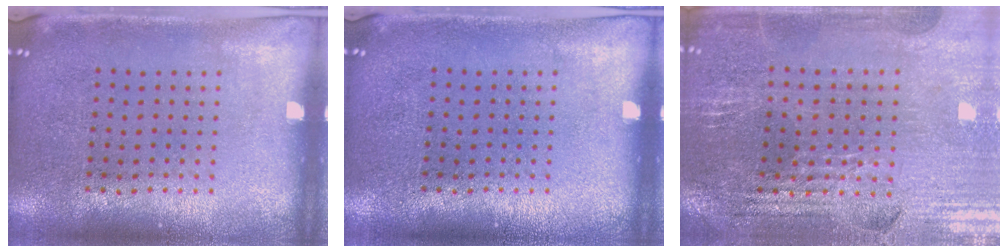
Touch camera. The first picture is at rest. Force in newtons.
{"total": 0.0}
{"total": 2.9, "press": 2.8, "slide": 0.5}